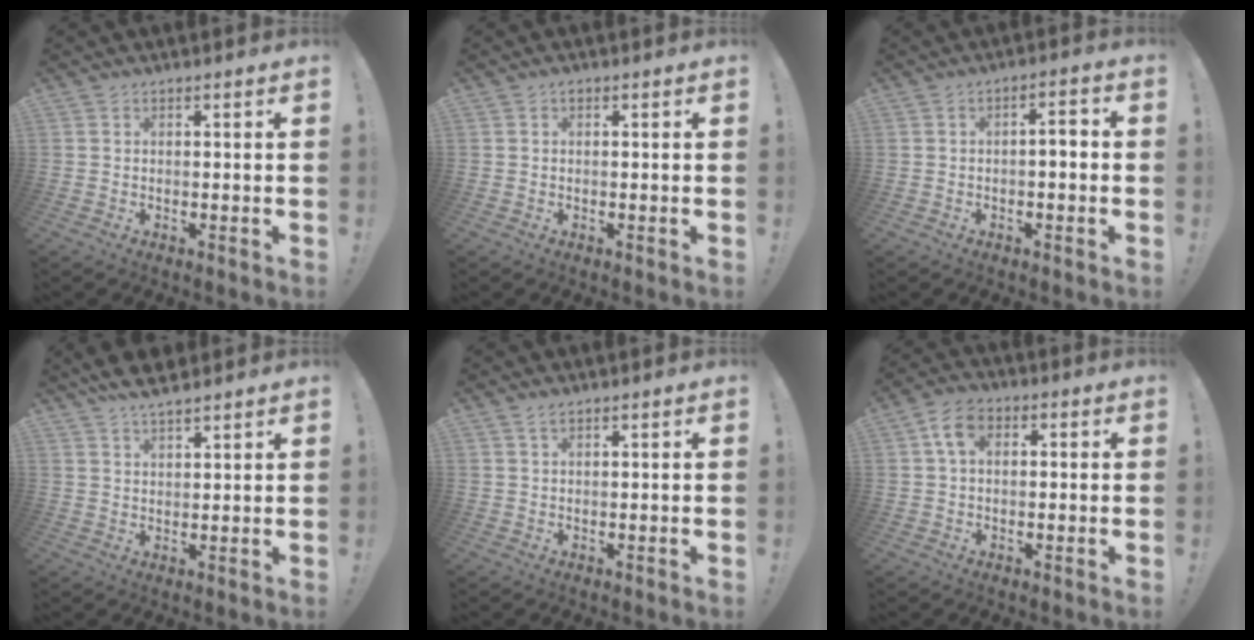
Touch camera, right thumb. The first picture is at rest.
{"total": 0.0}
{"total": 3.6, "force": [-0.9, 1.1, 3.3], "torque": [-0.051, 0.007, -0.020]}
{"total": 5.6, "force": [4.8, 1.5, 2.3], "torque": [-0.036, -0.024, 0.089]}
{"total": 1.7, "force": [1.2, 0.6, 1.0], "torque": [-0.020, -0.001, 0.023]}
{"total": 7.1, "force": [1.5, 5.1, 4.7], "torque": [-0.083, 0.013, 0.027]}